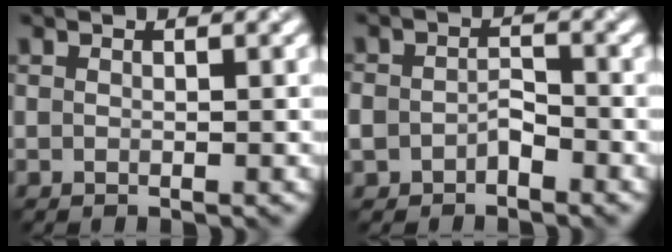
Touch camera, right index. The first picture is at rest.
{"total": 1.6, "force": [-0.8, 1.1, 0.8], "torque": [-0.019, 0.010, -0.021]}